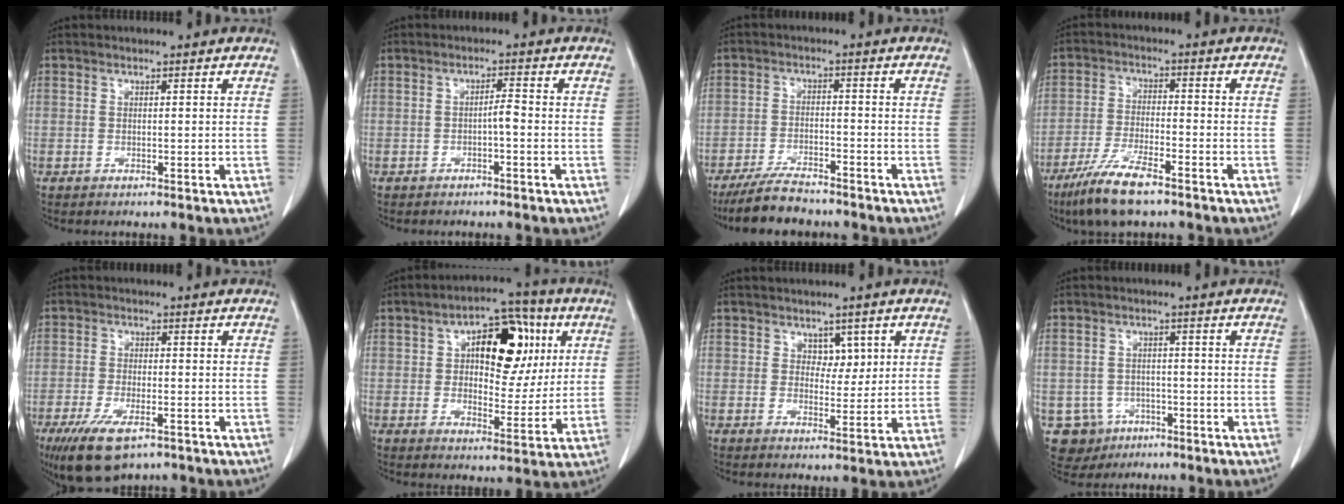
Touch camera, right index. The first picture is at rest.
{"total": 1.8, "force": [-0.6, 0.2, 1.7], "torque": [-0.026, 0.003, -0.012]}
{"total": 7.7, "force": [-6.7, 1.9, 3.3], "torque": [-0.061, -0.018, -0.118]}
{"total": 9.2, "force": [-6.5, 1.5, 6.3], "torque": [-0.126, -0.021, -0.119]}
{"total": 9.1, "force": [-5.8, 3.2, 6.3], "torque": [-0.116, -0.018, -0.096]}
{"total": 13.6, "force": [3.9, 7.0, 11.0], "torque": [-0.154, 0.034, 0.062]}
{"total": 3.3, "force": [1.4, 2.2, 2.0], "torque": [-0.018, 0.001, 0.023]}
{"total": 6.3, "force": [-2.8, 5.6, 0.6], "torque": [-0.014, 0.008, -0.036]}